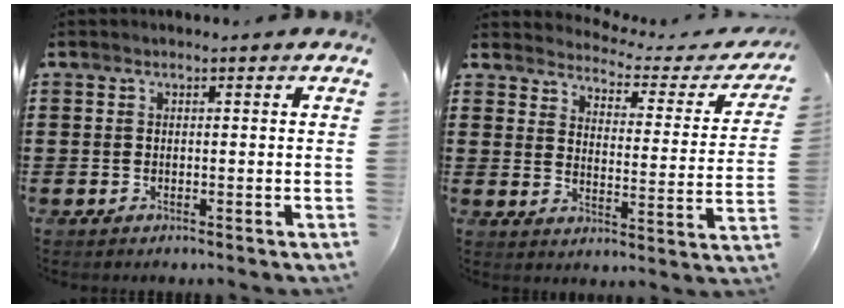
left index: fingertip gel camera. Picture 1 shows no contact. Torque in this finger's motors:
{"motor_torque": [0.99, -1.15, -0.04, -0.05]}